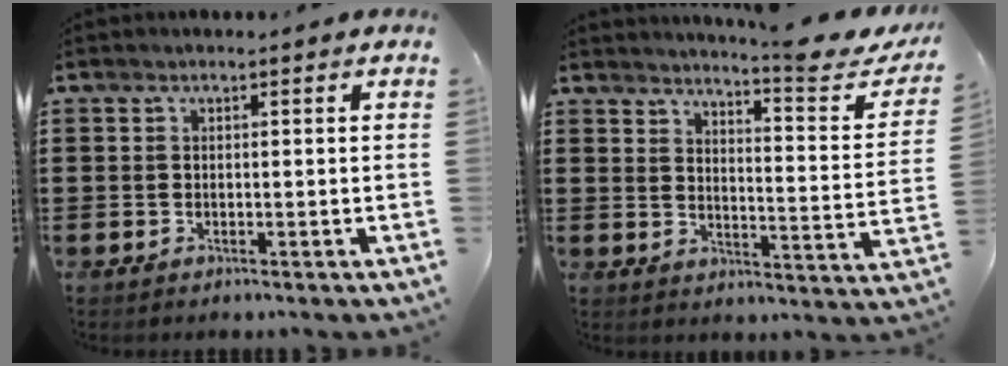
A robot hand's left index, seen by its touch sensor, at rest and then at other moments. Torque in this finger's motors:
{"motor_torque": [2.14, 0.00, 0.14, 0.03]}